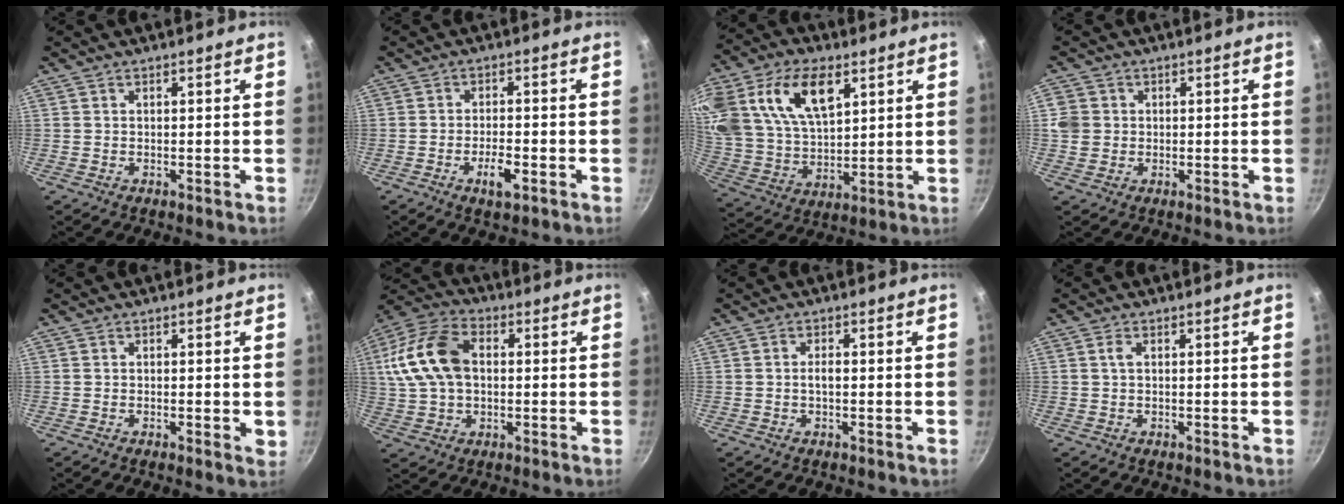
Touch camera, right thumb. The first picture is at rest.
{"total": 4.5, "force": [-2.0, 1.6, 3.7], "torque": [-0.059, 0.012, -0.035]}
{"total": 22.4, "force": [9.2, 13.3, 15.4], "torque": [-0.311, -0.001, 0.179]}
{"total": 4.2, "force": [0.1, 3.9, 1.5], "torque": [-0.014, 0.004, -0.002]}
{"total": 1.6, "force": [-0.1, 0.6, 1.4], "torque": [-0.018, -0.003, -0.003]}
{"total": 15.9, "force": [2.0, 10.7, 11.6], "torque": [-0.221, 0.027, 0.026]}
{"total": 1.7, "force": [-0.2, 0.8, 1.5], "torque": [-0.025, 0.007, -0.004]}
{"total": 1.3, "force": [0.3, 0.5, 1.1], "torque": [-0.024, 0.003, 0.005]}